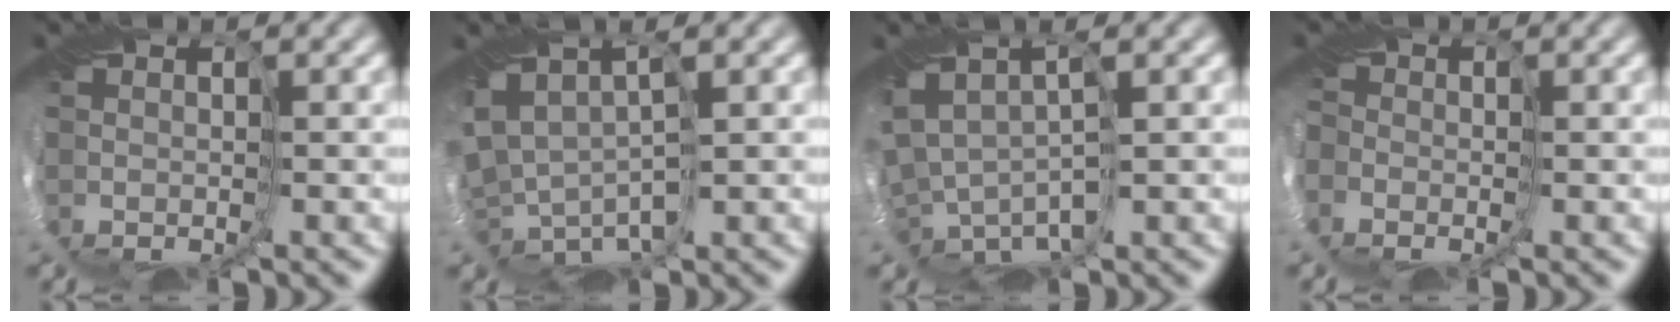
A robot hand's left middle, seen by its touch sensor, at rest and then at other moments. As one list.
[{"total": 3.9, "force": [0.1, 2.6, 2.9], "torque": [-0.078, 0.013, 0.031]}, {"total": 3.5, "force": [0.1, 2.0, 2.8], "torque": [-0.076, 0.007, 0.027]}, {"total": 4.4, "force": [-0.9, 3.4, 2.6], "torque": [-0.031, 0.015, -0.037]}]